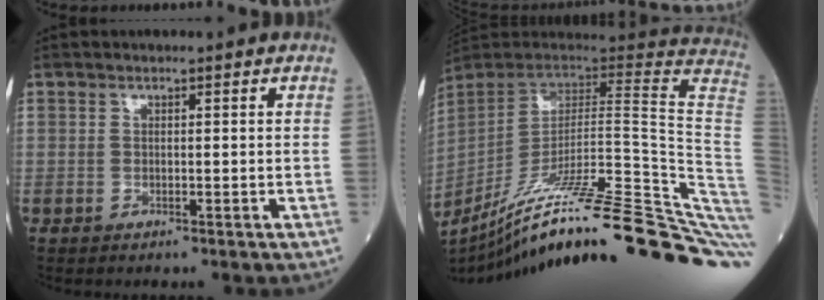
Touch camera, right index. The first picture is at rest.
{"total": 38.1, "force": [-27.4, 0.3, 26.4], "torque": [-0.237, -0.048, -0.387]}